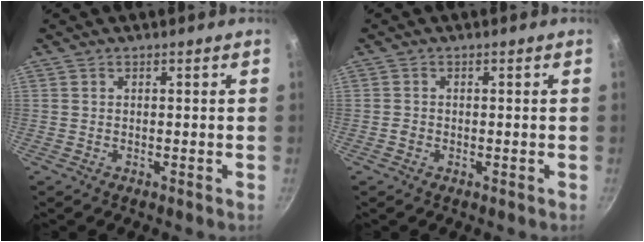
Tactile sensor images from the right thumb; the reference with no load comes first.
{"total": 1.0, "force": [-0.4, 0.8, 0.5], "torque": [-0.009, 0.002, -0.008]}